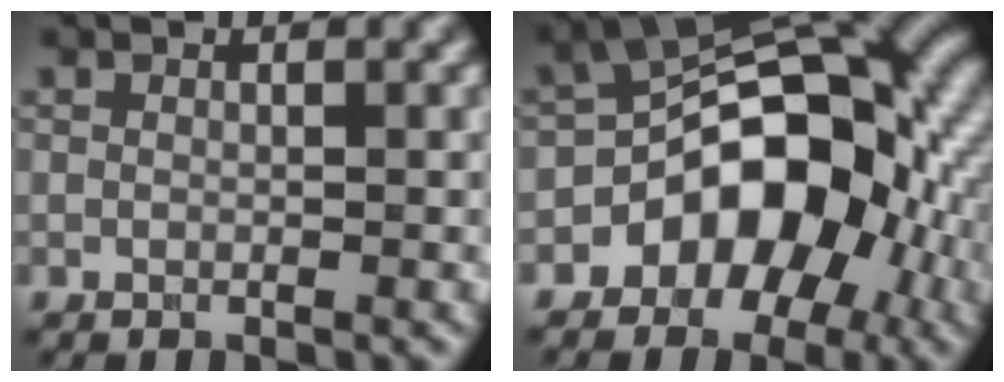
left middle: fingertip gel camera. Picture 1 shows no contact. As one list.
[{"total": 11.3, "force": [-3.2, 7.4, 7.9], "torque": [-0.089, 0.018, -0.061]}]